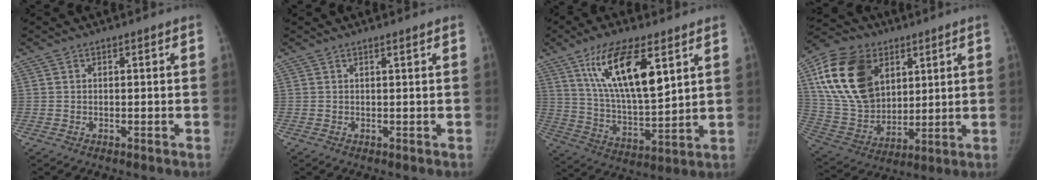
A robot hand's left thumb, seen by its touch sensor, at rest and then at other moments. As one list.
[{"total": 0.6, "force": [0.4, -0.2, 0.5], "torque": [-0.015, -0.003, 0.011]}, {"total": 17.4, "force": [8.1, 6.1, 14.1], "torque": [-0.232, -0.040, 0.152]}, {"total": 22.0, "force": [7.8, 15.3, 13.8], "torque": [-0.246, -0.017, 0.151]}]